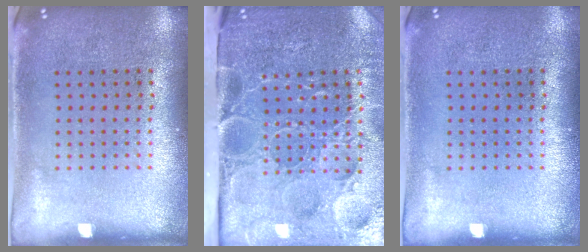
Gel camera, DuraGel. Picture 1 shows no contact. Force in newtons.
{"total": 5.2, "press": 4.2, "slide": 3.0}
{"total": 0.0}